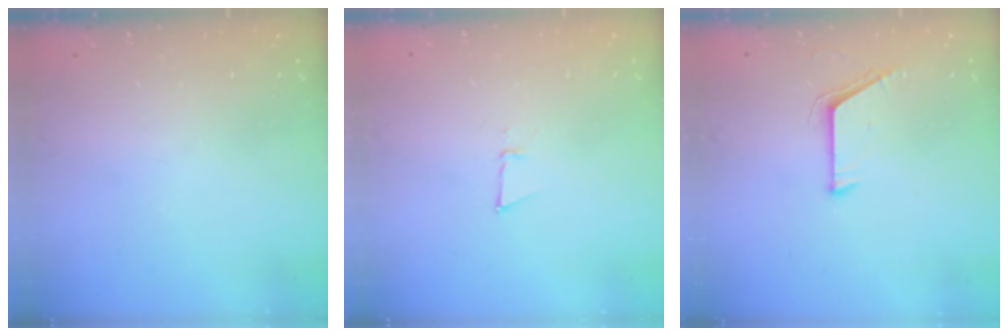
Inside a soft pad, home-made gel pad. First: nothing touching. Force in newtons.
{"total": 3.1, "press": 3.1, "slide": 0.7}
{"total": 5.7, "press": 5.7, "slide": 0.5}